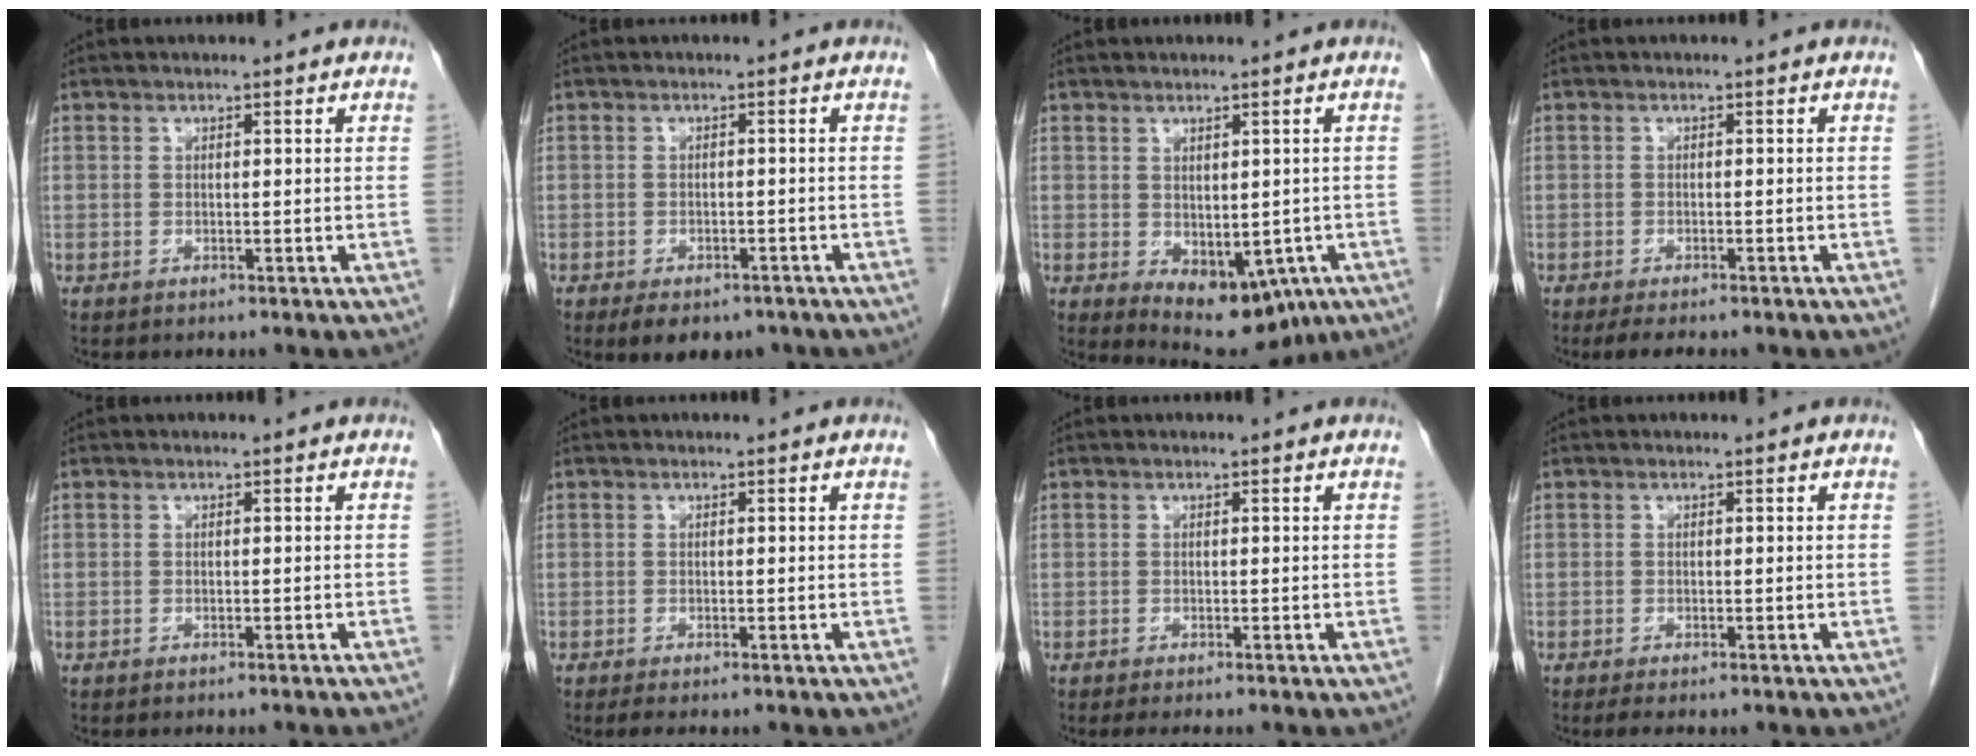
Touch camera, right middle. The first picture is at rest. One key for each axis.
{"total": 7.2, "fx": -5.3, "fy": 3.7, "fz": 3.2, "tx": -0.035, "ty": 0.002, "tz": -0.071}
{"total": 8.9, "fx": -3.4, "fy": 5.1, "fz": 6.5, "tx": -0.072, "ty": -0.013, "tz": -0.033}
{"total": 4.4, "fx": -3.5, "fy": 1.1, "fz": 2.5, "tx": -0.035, "ty": -0.010, "tz": -0.045}
{"total": 3.5, "fx": -3.1, "fy": -0.2, "fz": 1.5, "tx": -0.018, "ty": 0.000, "tz": -0.039}
{"total": 2.5, "fx": -2.0, "fy": 0.5, "fz": 1.4, "tx": -0.021, "ty": -0.007, "tz": -0.026}
{"total": 2.0, "fx": -1.7, "fy": -0.1, "fz": 1.1, "tx": -0.016, "ty": -0.004, "tz": -0.025}
{"total": 2.8, "fx": -2.2, "fy": 0.6, "fz": 1.5, "tx": -0.022, "ty": -0.007, "tz": -0.028}